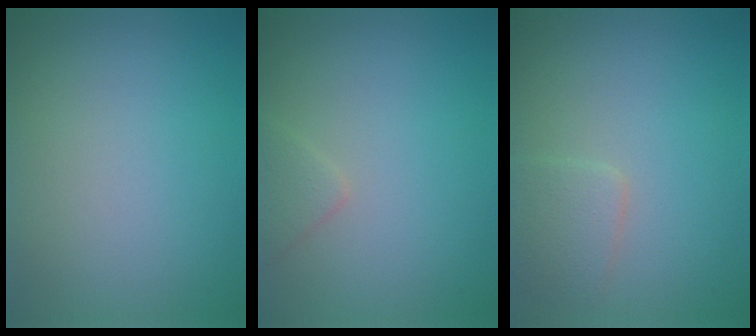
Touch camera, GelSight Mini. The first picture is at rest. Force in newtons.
{"total": 1.3, "press": 1.3, "slide": 0.0}
{"total": 2.1, "press": 2.1, "slide": 0.1}